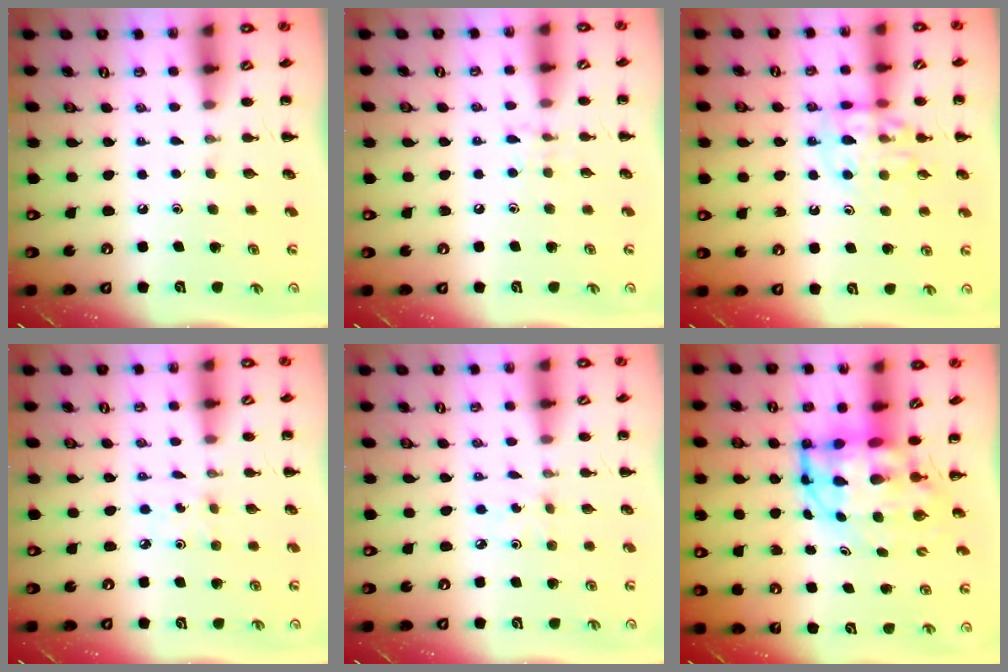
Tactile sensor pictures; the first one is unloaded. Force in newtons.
{"total": 5.5, "press": 5.1, "slide": 1.8}
{"total": 11.2, "press": 11.0, "slide": 1.9}
{"total": 1.2, "press": 1.1, "slide": 0.4}
{"total": 0.6, "press": 0.6, "slide": 0.2}
{"total": 7.1, "press": 6.8, "slide": 1.9}